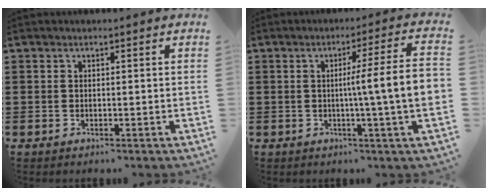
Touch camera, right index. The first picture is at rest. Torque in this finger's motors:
{"motor_torque": [1.72, -0.42, 0.74, 0.20]}